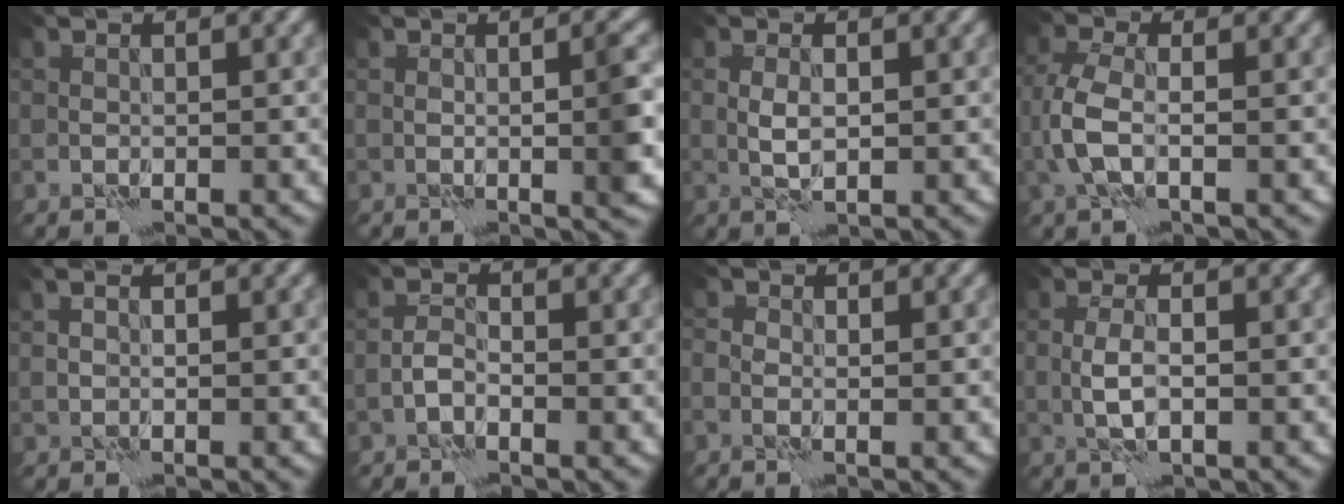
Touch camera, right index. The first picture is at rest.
{"total": 3.3, "force": [0.1, 0.7, 3.2], "torque": [-0.043, 0.004, 0.000]}
{"total": 1.3, "force": [0.1, 0.6, 1.2], "torque": [-0.029, 0.001, 0.005]}
{"total": 3.4, "force": [-0.9, 1.4, 2.9], "torque": [-0.078, 0.006, -0.024]}
{"total": 0.5, "force": [0.0, 0.2, 0.5], "torque": [-0.012, 0.006, -0.001]}
{"total": 1.0, "force": [-0.8, 0.2, 0.5], "torque": [-0.009, 0.007, -0.019]}
{"total": 1.1, "force": [-0.2, 0.9, 0.6], "torque": [-0.006, 0.004, -0.009]}
{"total": 1.9, "force": [-0.4, 0.4, 1.8], "torque": [-0.041, 0.003, -0.009]}